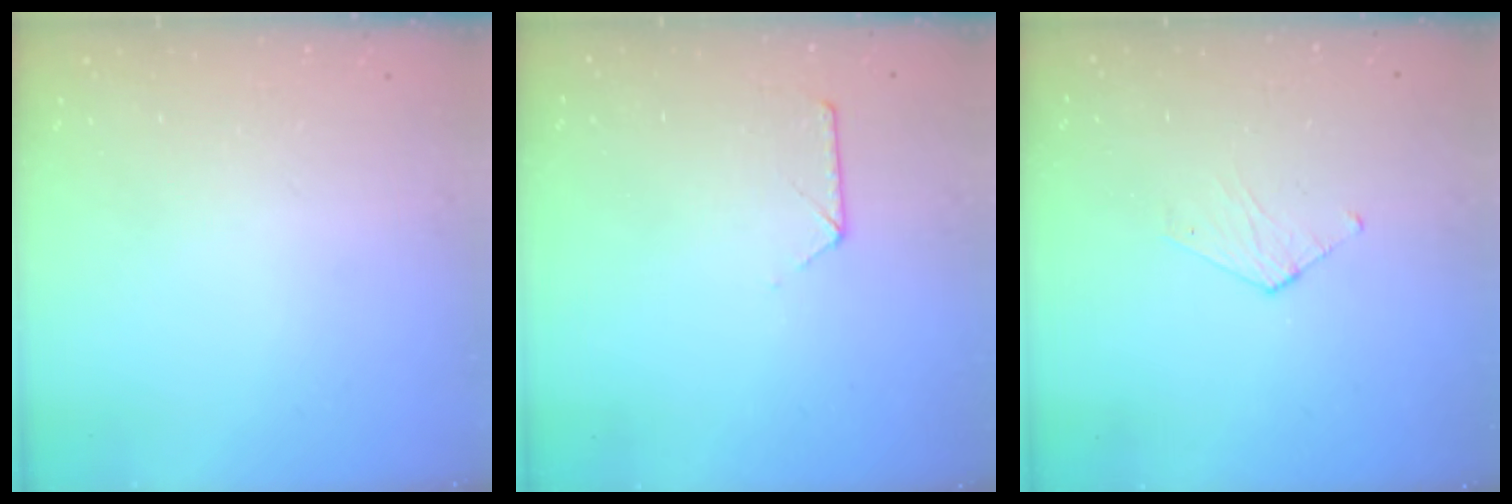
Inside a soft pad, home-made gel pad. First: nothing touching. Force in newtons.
{"total": 6.0, "press": 6.0, "slide": 0.5}
{"total": 3.3, "press": 3.2, "slide": 0.3}